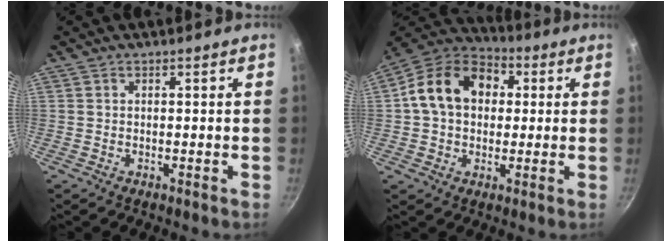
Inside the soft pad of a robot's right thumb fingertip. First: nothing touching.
{"total": 15.5, "force": [2.4, 11.9, 9.7], "torque": [-0.139, 0.031, 0.021]}